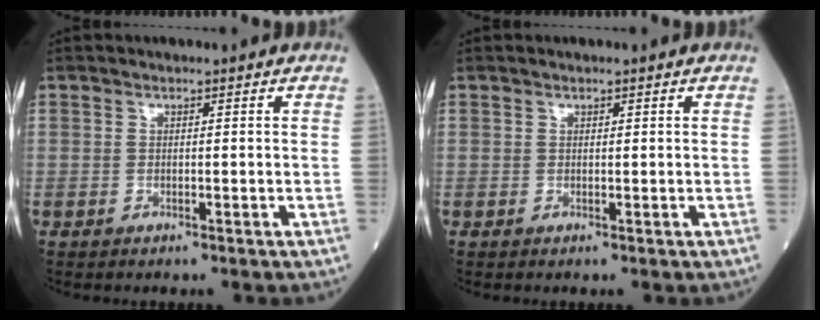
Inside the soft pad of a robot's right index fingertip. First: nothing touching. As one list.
[{"total": 0.0}]